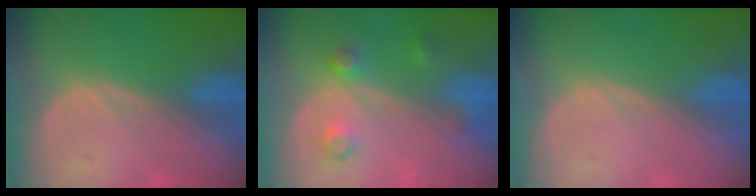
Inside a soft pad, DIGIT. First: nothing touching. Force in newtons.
{"total": 4.0, "press": 3.6, "slide": 1.8}
{"total": 0.0}